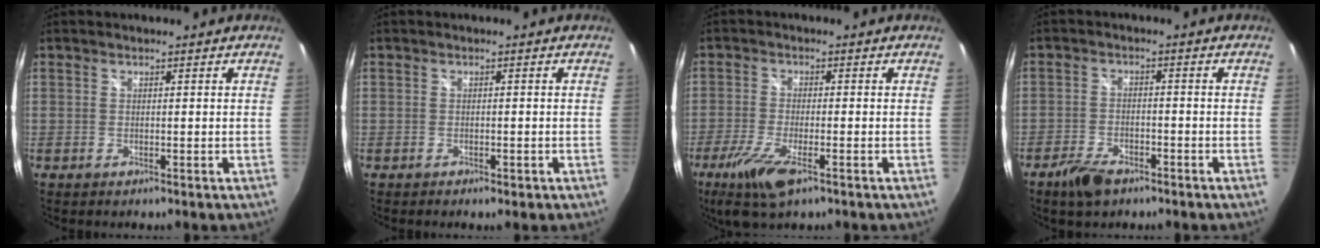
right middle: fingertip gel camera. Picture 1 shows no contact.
{"total": 1.9, "force": [-1.2, 0.9, 1.1], "torque": [-0.020, -0.006, -0.015]}
{"total": 8.6, "force": [-5.1, 2.0, 6.7], "torque": [-0.156, -0.030, -0.093]}
{"total": 6.2, "force": [-4.5, 2.8, 3.2], "torque": [-0.086, -0.007, -0.081]}